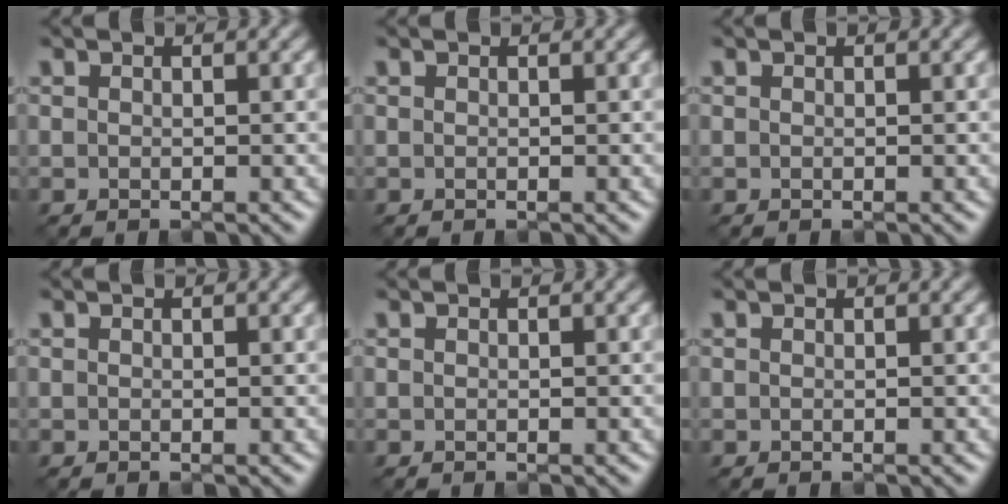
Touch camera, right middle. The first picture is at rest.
{"total": 0.0}
{"total": 0.0}
{"total": 0.0}
{"total": 0.0}
{"total": 0.0}